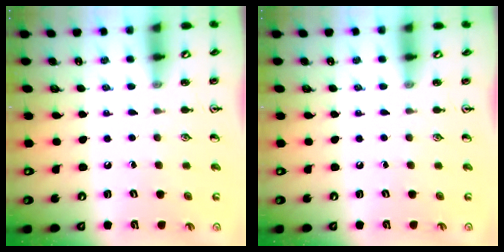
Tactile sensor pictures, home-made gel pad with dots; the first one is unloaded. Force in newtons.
{"total": 0.0}